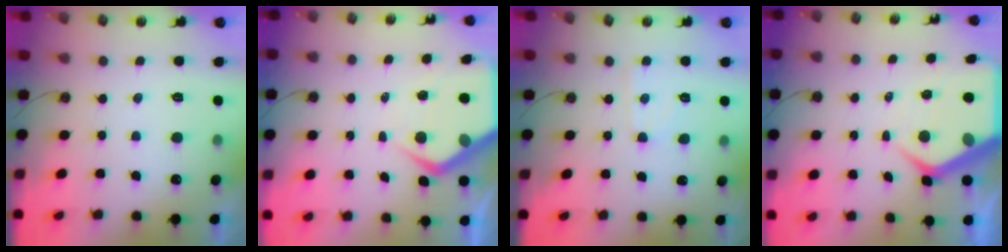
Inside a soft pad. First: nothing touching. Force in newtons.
{"total": 7.4, "press": 7.3, "slide": 0.8}
{"total": 6.6, "press": 6.6, "slide": 0.7}
{"total": 9.5, "press": 9.4, "slide": 0.9}